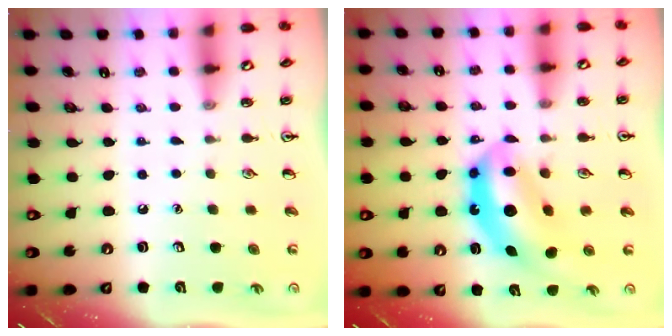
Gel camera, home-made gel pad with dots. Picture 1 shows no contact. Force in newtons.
{"total": 11.5, "press": 10.9, "slide": 3.5}